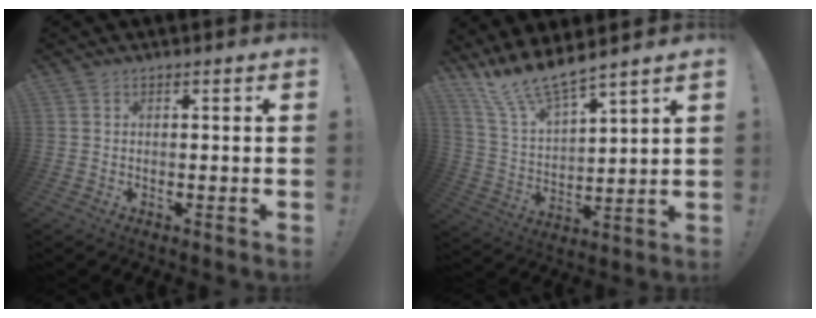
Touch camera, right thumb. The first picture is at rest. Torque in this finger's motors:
{"motor_torque": [0.01, 0.01, 0.29, 0.26, 0.00]}